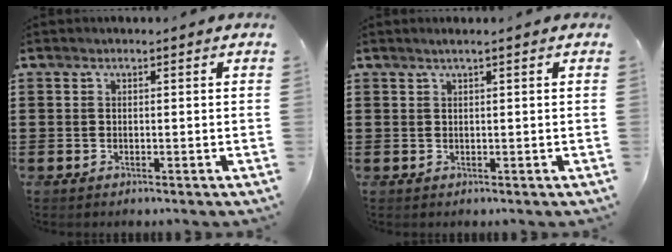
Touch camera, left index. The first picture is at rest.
{"total": 1.0, "force": [0.5, -0.1, 0.9], "torque": [-0.014, -0.001, 0.008]}